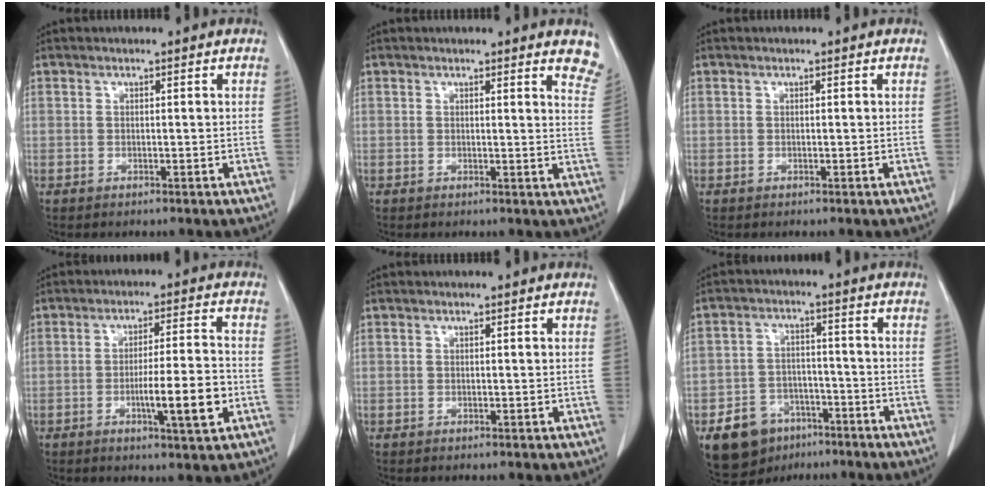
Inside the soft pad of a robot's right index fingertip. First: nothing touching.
{"total": 5.3, "force": [4.9, 0.8, 2.1], "torque": [-0.011, -0.024, 0.026]}
{"total": 0.0}
{"total": 8.8, "force": [-2.6, 0.4, 8.4], "torque": [-0.130, -0.006, -0.042]}
{"total": 0.0}
{"total": 9.3, "force": [-5.6, 6.7, 3.2], "torque": [-0.059, 0.011, -0.083]}